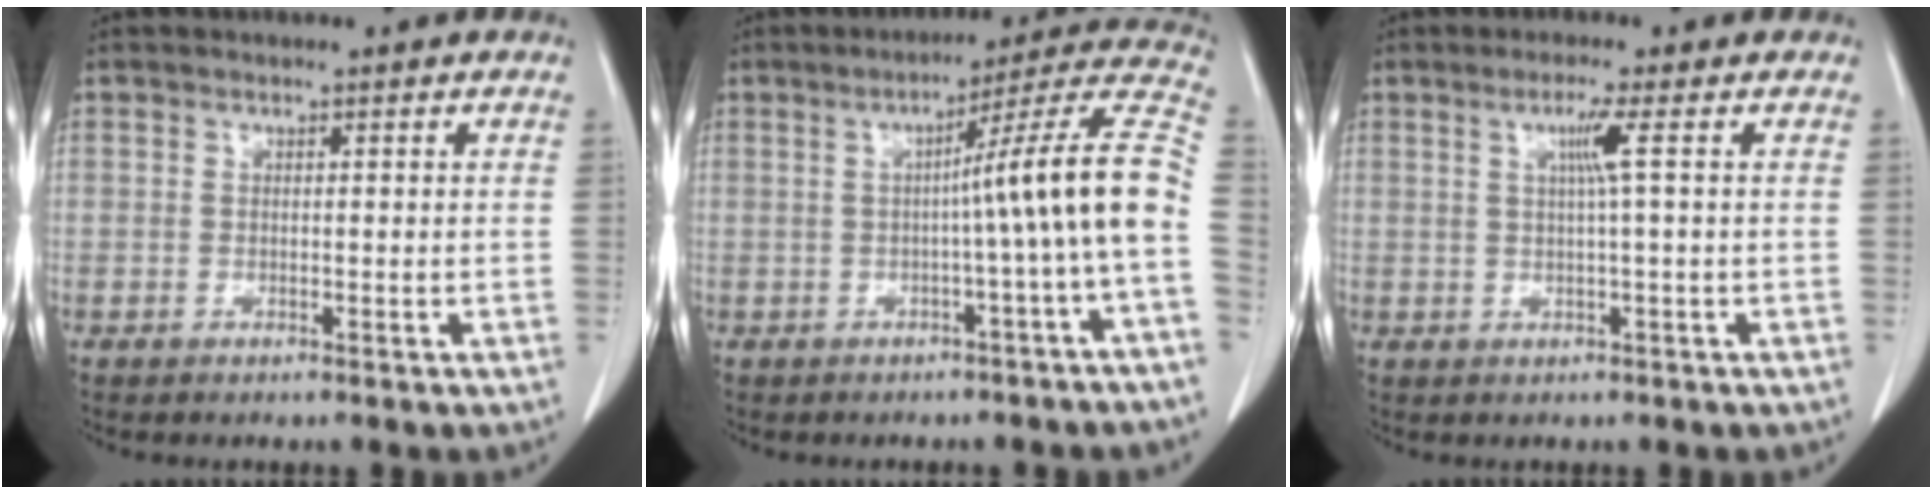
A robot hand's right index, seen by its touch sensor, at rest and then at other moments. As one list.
[{"total": 12.8, "force": [-1.4, -2.2, 12.5], "torque": [-0.157, 0.026, -0.027]}, {"total": 3.1, "force": [0.8, -0.9, 2.9], "torque": [-0.059, 0.000, 0.015]}]